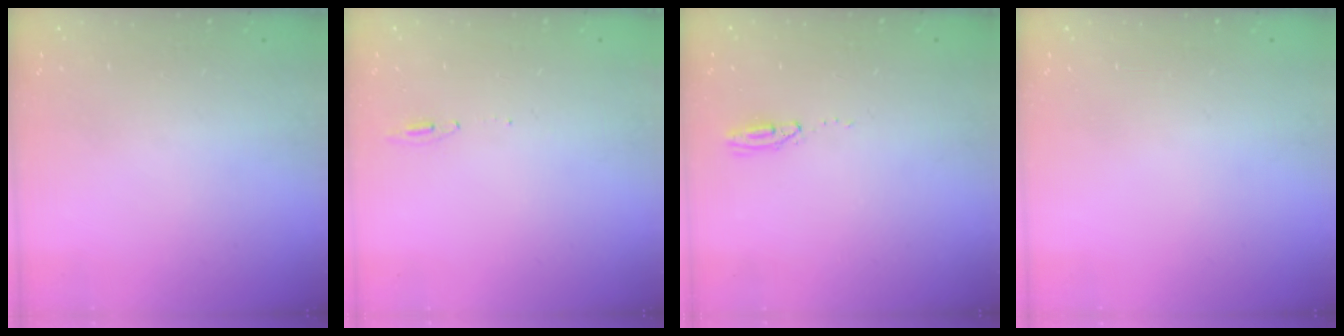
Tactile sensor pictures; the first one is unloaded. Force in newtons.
{"total": 4.8, "press": 4.6, "slide": 1.6}
{"total": 3.8, "press": 3.7, "slide": 1.1}
{"total": 0.0}